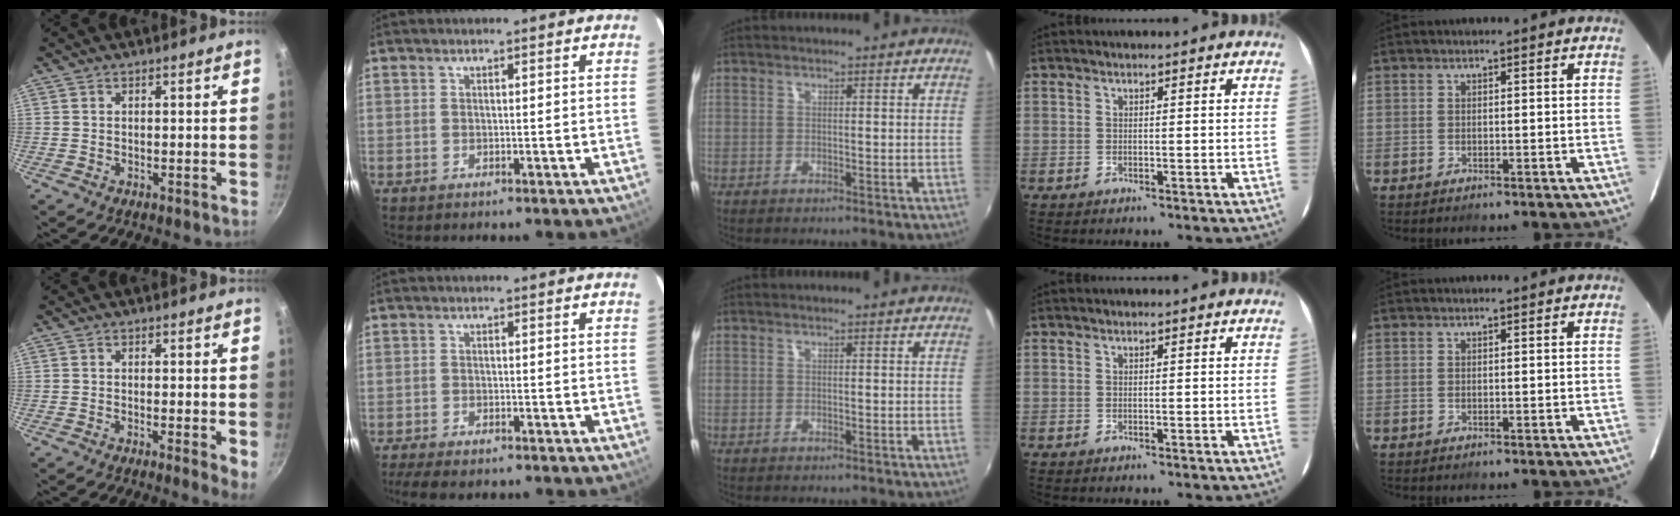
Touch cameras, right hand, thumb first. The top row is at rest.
{"thumb": {"total": 3.2, "force": [-0.2, 0.8, 3.1], "torque": [-0.038, -0.009, -0.007]}, "index": {"total": 6.6, "force": [-5.4, 1.7, 3.3], "torque": [-0.085, -0.024, -0.093]}}